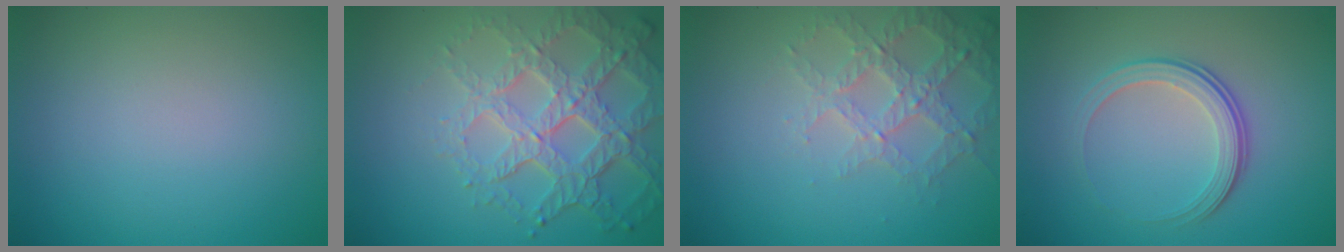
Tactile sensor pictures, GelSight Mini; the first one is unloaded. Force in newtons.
{"total": 6.9, "press": 5.0, "slide": 4.9}
{"total": 3.7, "press": 3.5, "slide": 1.1}
{"total": 3.5, "press": 2.6, "slide": 2.4}